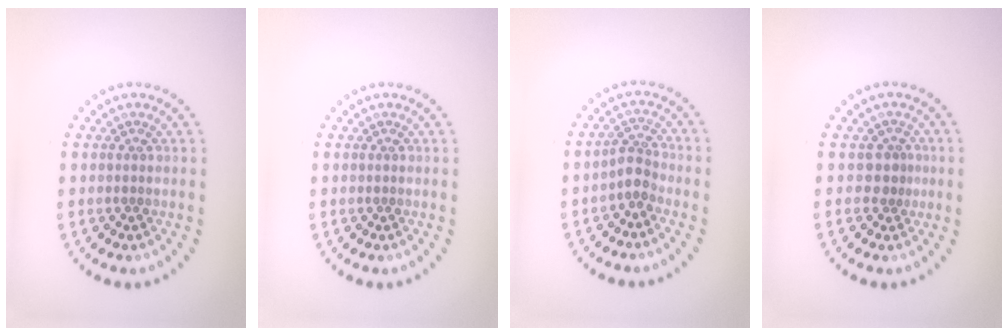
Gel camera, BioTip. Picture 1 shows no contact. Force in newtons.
{"total": 0.0}
{"total": 2.1, "press": 1.7, "slide": 1.3}
{"total": 1.3, "press": 0.8, "slide": 1.1}